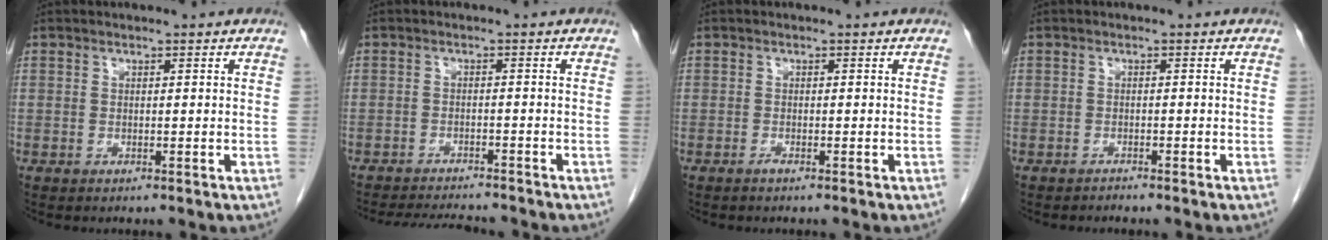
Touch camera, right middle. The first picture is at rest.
{"total": 8.5, "force": [-8.0, 1.0, 2.7], "torque": [-0.041, -0.007, -0.117]}
{"total": 0.5, "force": [-0.4, -0.1, 0.3], "torque": [-0.007, 0.000, -0.008]}
{"total": 0.6, "force": [-0.6, 0.0, 0.0], "torque": [-0.005, -0.003, -0.012]}